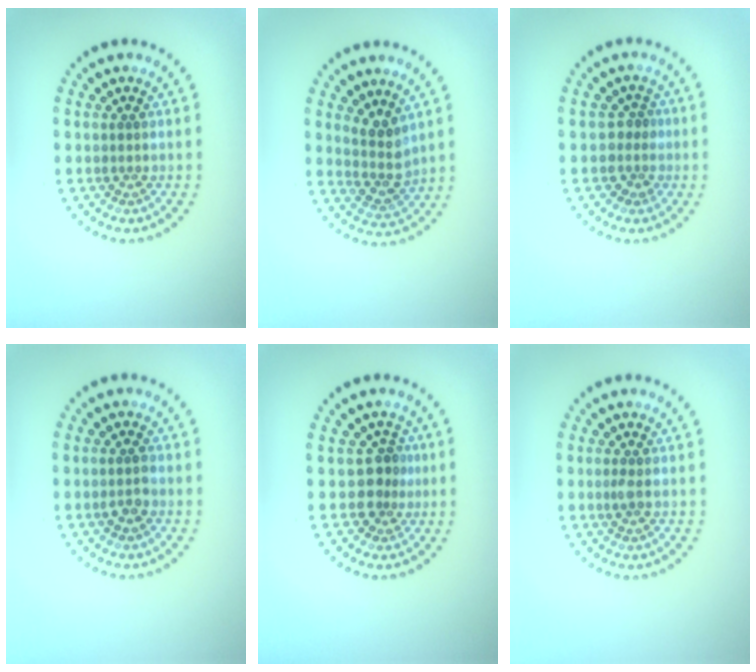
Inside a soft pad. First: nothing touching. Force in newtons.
{"total": 2.7, "press": 2.1, "slide": 1.7}
{"total": 1.8, "press": 1.5, "slide": 1.1}
{"total": 1.4, "press": 1.3, "slide": 0.4}
{"total": 2.3, "press": 1.9, "slide": 1.4}
{"total": 0.6, "press": 0.5, "slide": 0.4}